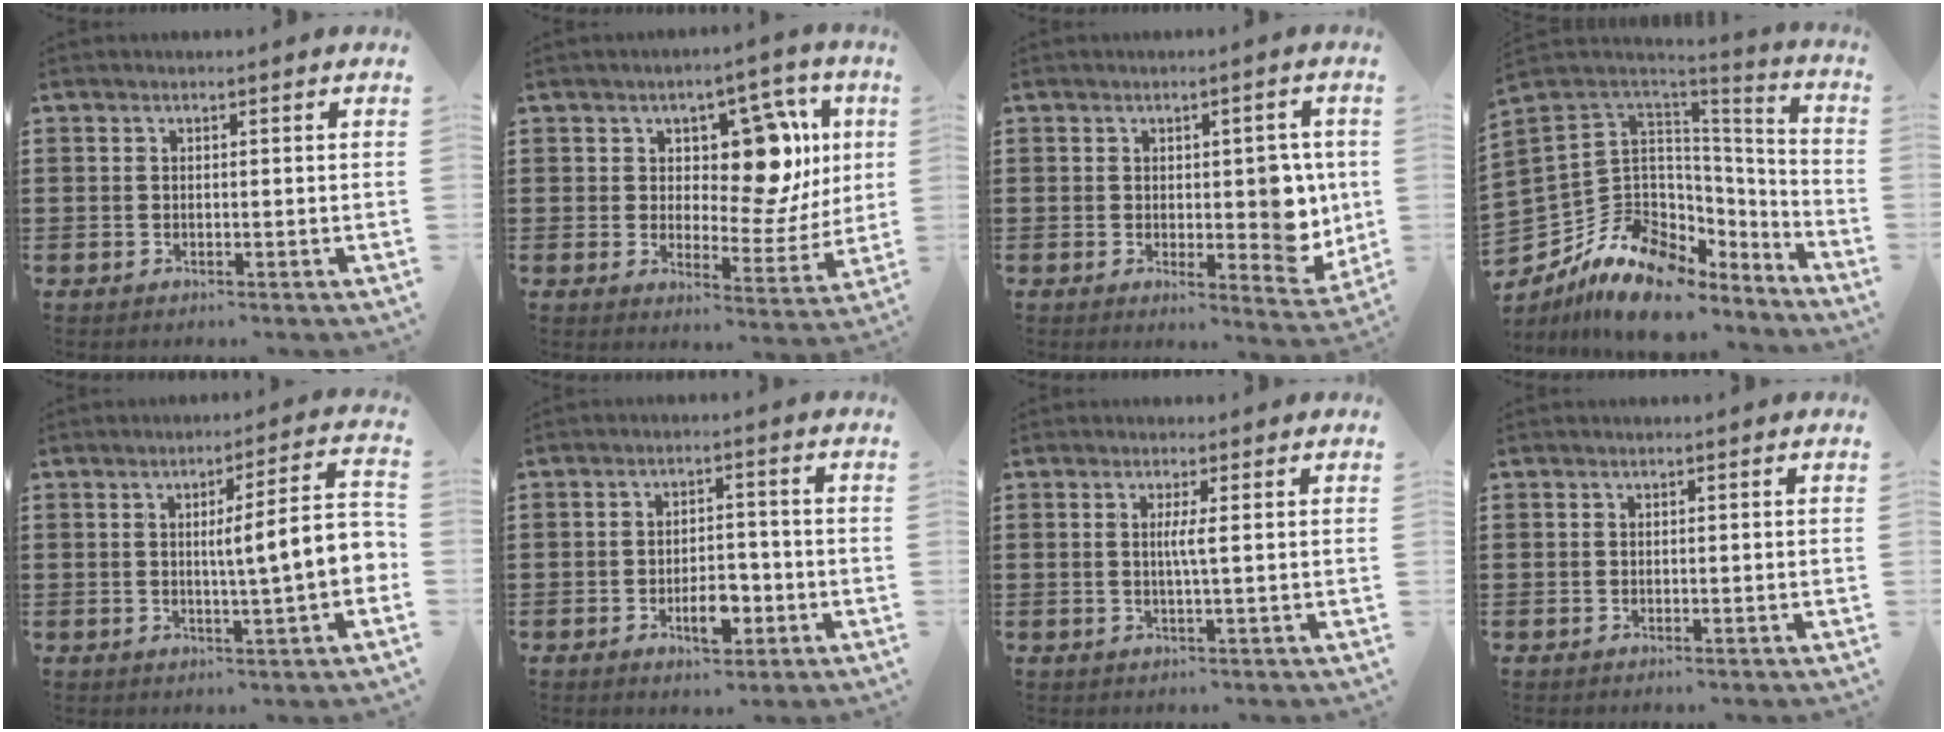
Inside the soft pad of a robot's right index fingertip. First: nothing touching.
{"total": 11.8, "force": [5.2, 6.9, 8.0], "torque": [-0.120, -0.026, 0.090]}
{"total": 6.0, "force": [0.9, 3.5, 4.8], "torque": [-0.052, -0.004, 0.010]}
{"total": 14.1, "force": [-7.4, 9.6, 7.1], "torque": [-0.181, 0.010, -0.134]}
{"total": 8.4, "force": [0.1, 0.6, 8.4], "torque": [-0.134, -0.009, -0.006]}
{"total": 5.6, "force": [-2.4, 2.7, 4.4], "torque": [-0.069, 0.005, -0.044]}
{"total": 2.3, "force": [0.2, -0.3, 2.3], "torque": [-0.043, -0.005, -0.001]}
{"total": 0.0}